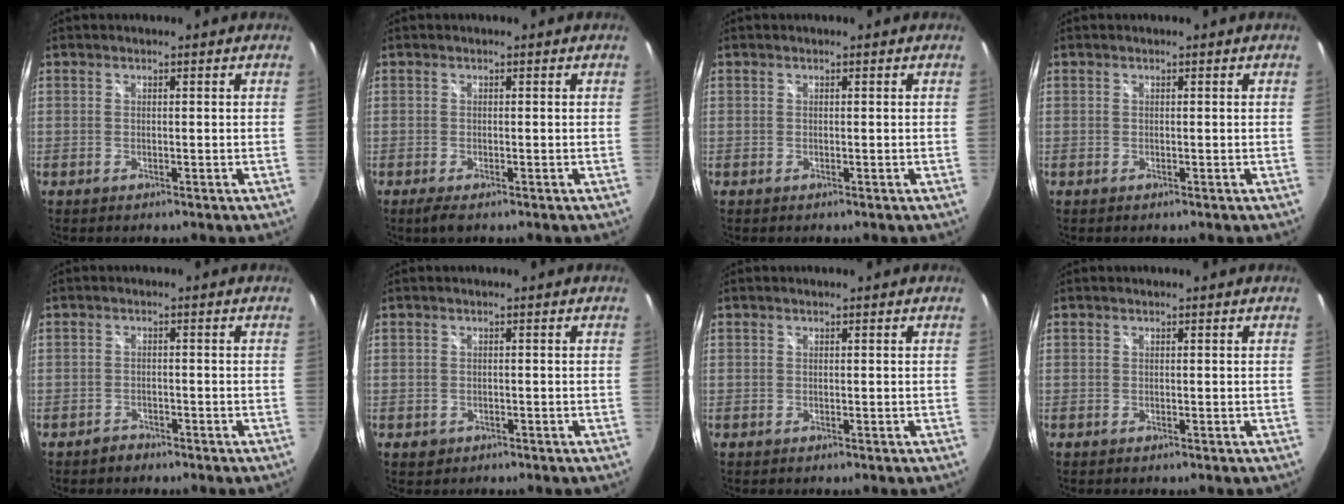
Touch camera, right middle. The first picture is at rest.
{"total": 2.0, "force": [-1.1, 0.2, 1.6], "torque": [-0.031, -0.009, -0.019]}
{"total": 0.0}
{"total": 0.0}
{"total": 1.3, "force": [-1.2, 0.3, 0.0], "torque": [-0.001, 0.000, -0.021]}
{"total": 1.0, "force": [-0.4, 0.8, 0.5], "torque": [-0.009, -0.006, -0.004]}
{"total": 0.0}
{"total": 0.0}